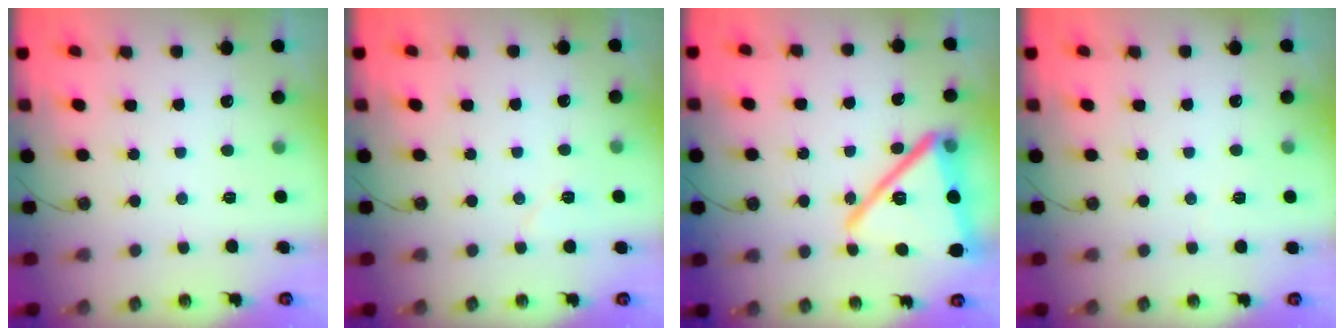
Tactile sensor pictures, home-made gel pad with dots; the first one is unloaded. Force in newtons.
{"total": 5.0, "press": 4.9, "slide": 1.1}
{"total": 24.2, "press": 23.7, "slide": 4.9}
{"total": 1.4, "press": 1.4, "slide": 0.5}